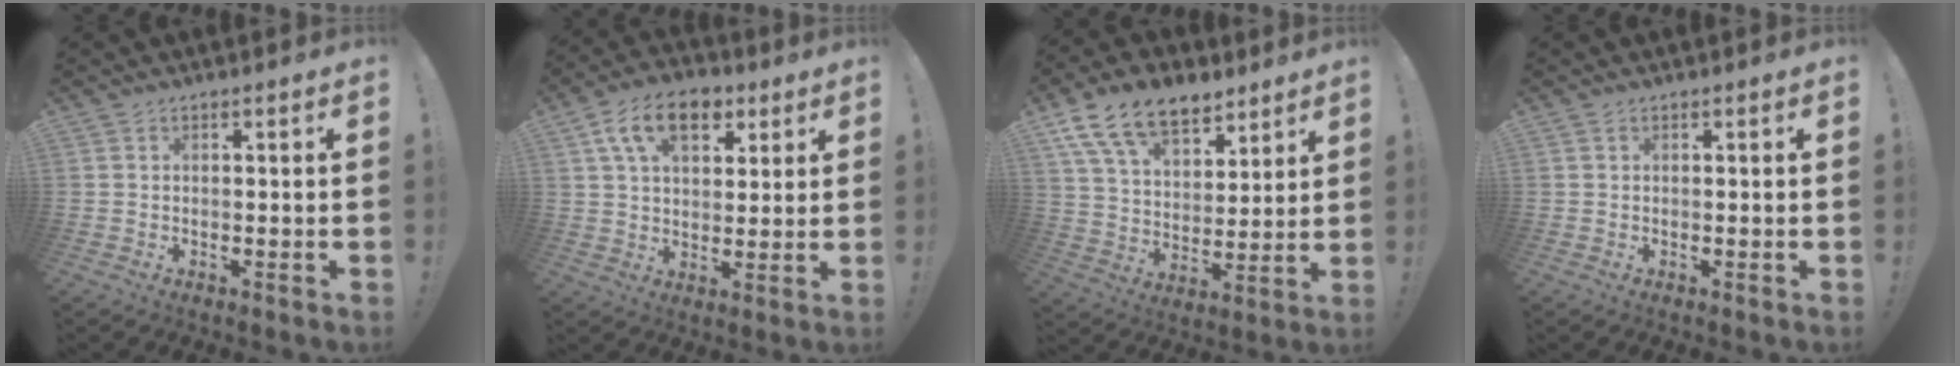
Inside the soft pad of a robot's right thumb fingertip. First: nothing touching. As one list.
[{"total": 13.9, "force": [6.2, 8.8, 8.8], "torque": [-0.140, -0.009, 0.115]}, {"total": 16.3, "force": [10.3, 9.3, 8.6], "torque": [-0.154, -0.057, 0.194]}, {"total": 0.0}]